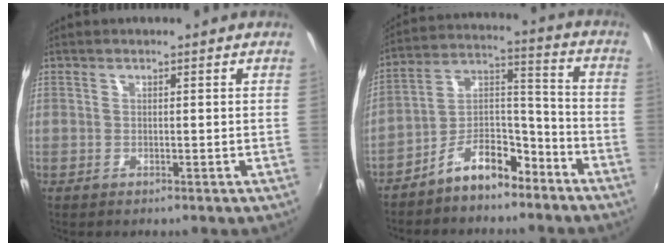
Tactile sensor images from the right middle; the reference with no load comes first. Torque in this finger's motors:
{"motor_torque": [1.07, -1.07, 0.31, 0.14]}